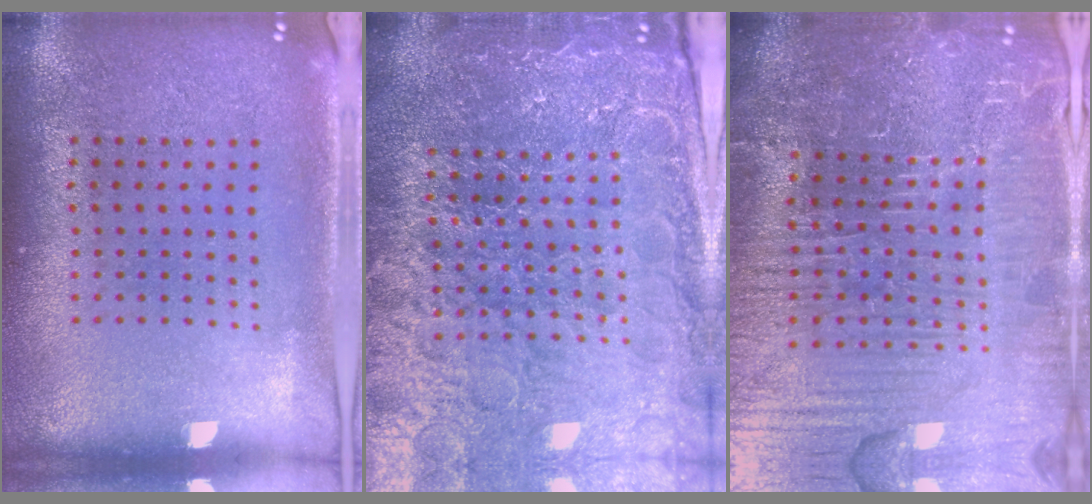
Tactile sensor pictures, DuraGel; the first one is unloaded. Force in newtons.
{"total": 5.2, "press": 4.8, "slide": 2.0}
{"total": 6.7, "press": 6.0, "slide": 3.0}